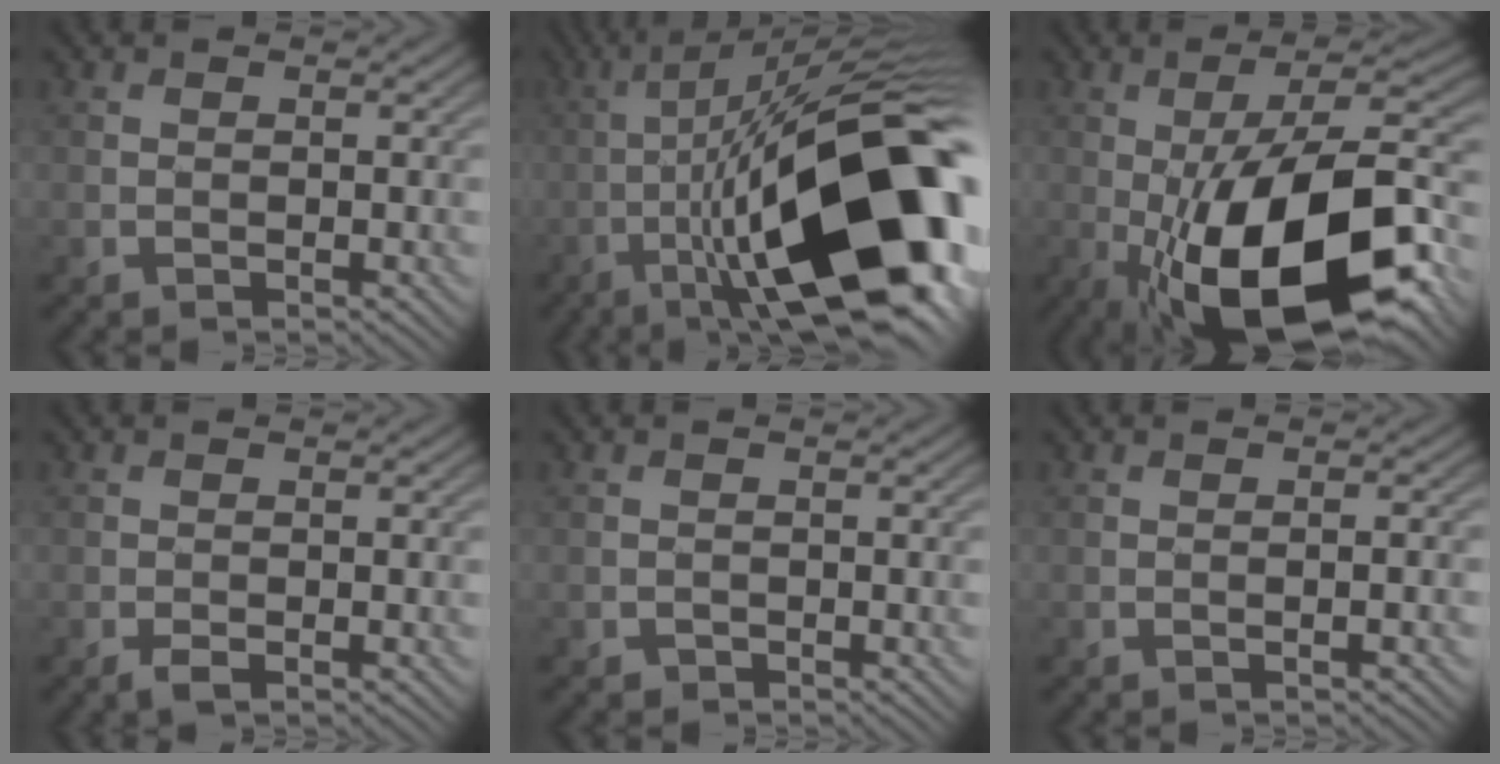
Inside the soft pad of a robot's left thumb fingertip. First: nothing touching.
{"total": 21.3, "force": [-5.3, 6.7, 19.5], "torque": [-0.313, 0.016, -0.080]}
{"total": 18.7, "force": [-5.7, 7.2, 16.2], "torque": [-0.262, 0.005, -0.094]}
{"total": 1.0, "force": [-0.6, 0.3, 0.7], "torque": [-0.020, -0.003, -0.012]}
{"total": 0.5, "force": [-0.4, 0.3, 0.0], "torque": [-0.001, -0.004, -0.007]}
{"total": 1.0, "force": [-0.2, 0.1, 1.0], "torque": [-0.017, 0.003, -0.006]}